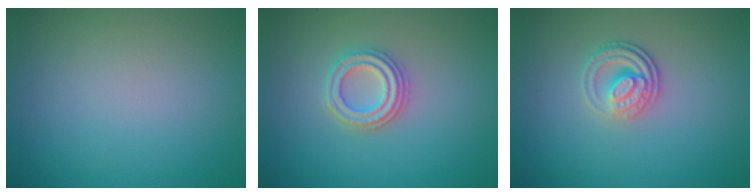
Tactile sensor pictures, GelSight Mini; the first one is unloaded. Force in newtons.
{"total": 2.9, "press": 2.7, "slide": 1.2}
{"total": 3.0, "press": 2.4, "slide": 1.8}